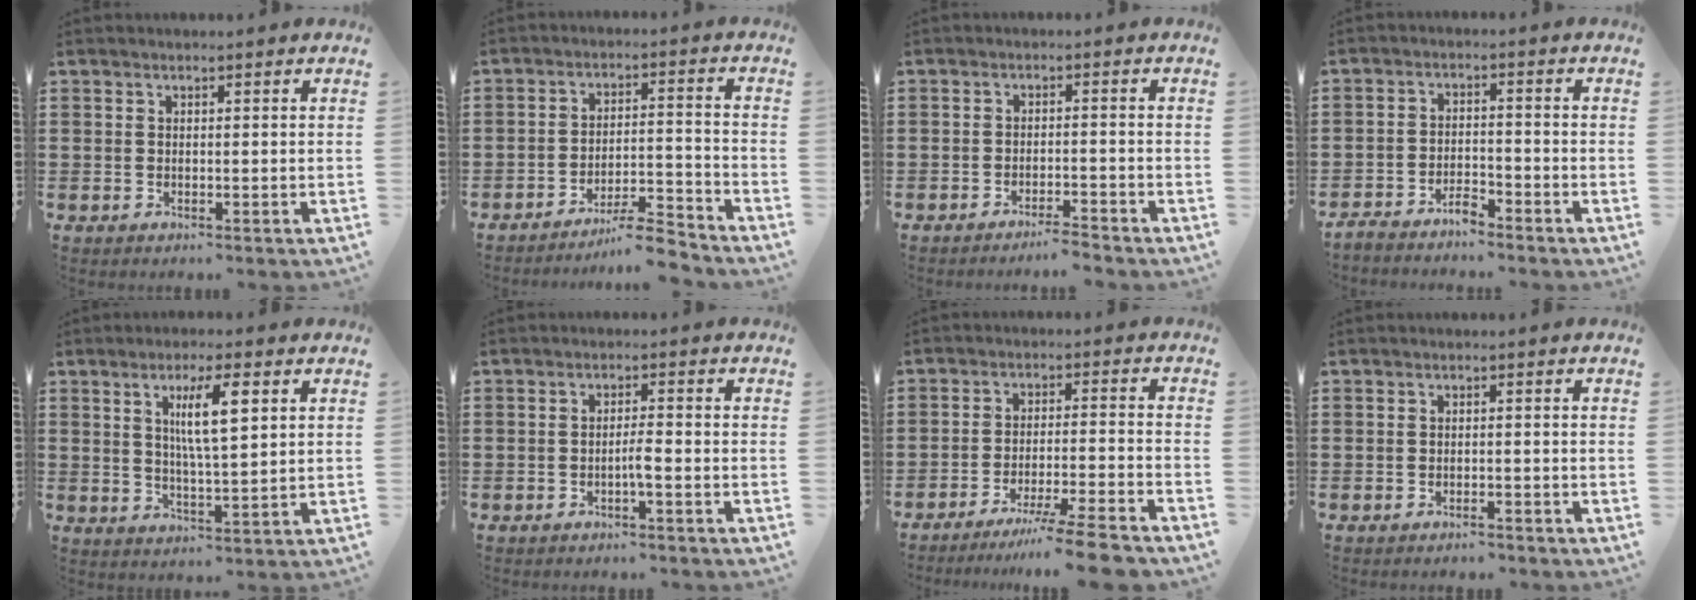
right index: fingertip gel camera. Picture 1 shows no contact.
{"total": 6.9, "force": [-6.4, 0.3, 2.7], "torque": [-0.038, 0.007, -0.120]}
{"total": 2.6, "force": [-2.5, -0.2, 0.7], "torque": [-0.014, -0.001, -0.052]}
{"total": 3.2, "force": [-3.2, 0.3, 0.4], "torque": [-0.015, 0.005, -0.066]}
{"total": 7.1, "force": [2.4, 1.4, 6.5], "torque": [-0.125, 0.004, 0.035]}
{"total": 2.3, "force": [-1.1, 0.1, 2.0], "torque": [-0.037, 0.001, -0.020]}
{"total": 7.4, "force": [-6.4, -0.8, 3.7], "torque": [-0.059, -0.010, -0.121]}
{"total": 1.1, "force": [-1.0, 0.0, 0.2], "torque": [-0.008, 0.000, -0.021]}